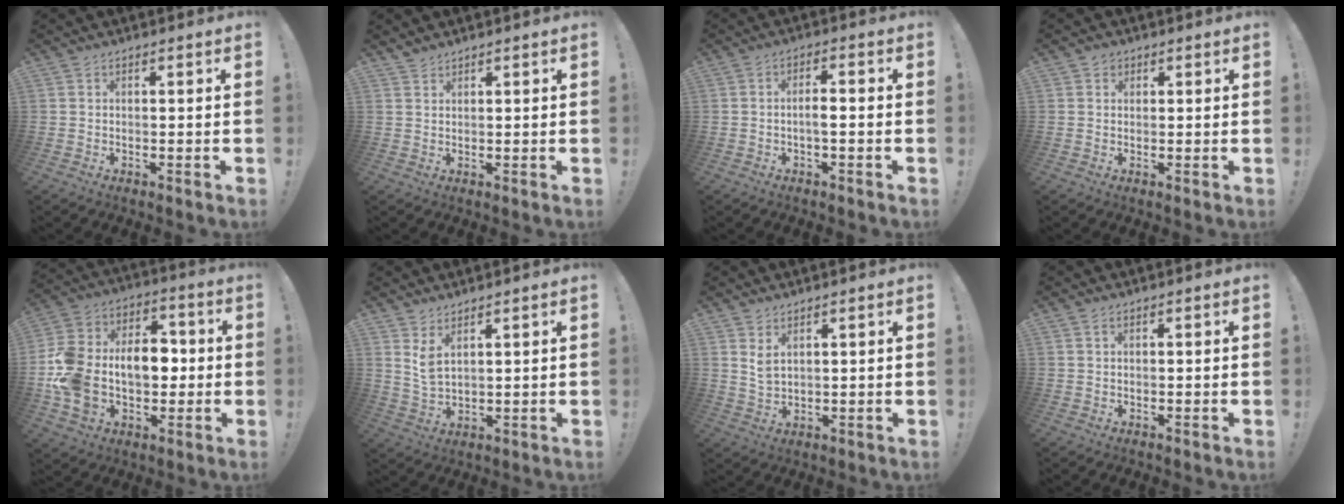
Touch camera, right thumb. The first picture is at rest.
{"total": 2.0, "force": [1.9, 0.5, 0.4], "torque": [-0.001, -0.011, 0.034]}
{"total": 3.8, "force": [-1.3, 0.8, 3.5], "torque": [-0.068, 0.002, -0.025]}
{"total": 1.4, "force": [0.6, 1.3, 0.3], "torque": [0.000, -0.001, 0.009]}
{"total": 20.0, "force": [-0.6, 14.7, 13.6], "torque": [-0.257, 0.010, -0.001]}
{"total": 5.4, "force": [3.7, 2.2, 3.3], "torque": [-0.057, -0.023, 0.068]}
{"total": 3.7, "force": [2.5, 1.5, 2.2], "torque": [-0.032, -0.019, 0.045]}
{"total": 0.9, "force": [0.7, 0.4, 0.5], "torque": [-0.002, -0.003, 0.011]}